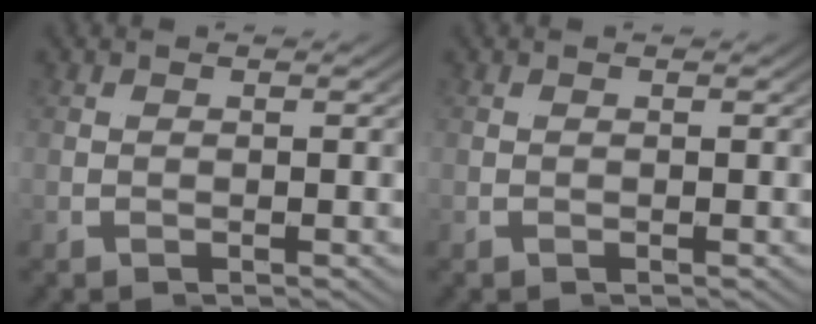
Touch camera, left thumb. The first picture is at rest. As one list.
[{"total": 0.0}]